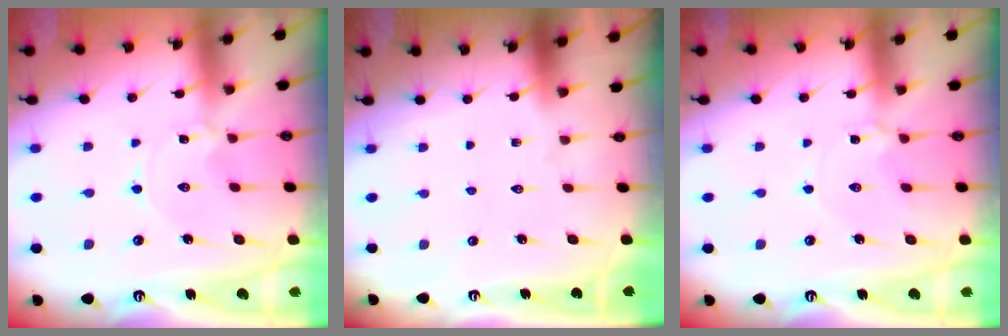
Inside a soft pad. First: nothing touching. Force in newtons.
{"total": 0.0}
{"total": 1.7, "press": 1.7, "slide": 0.2}